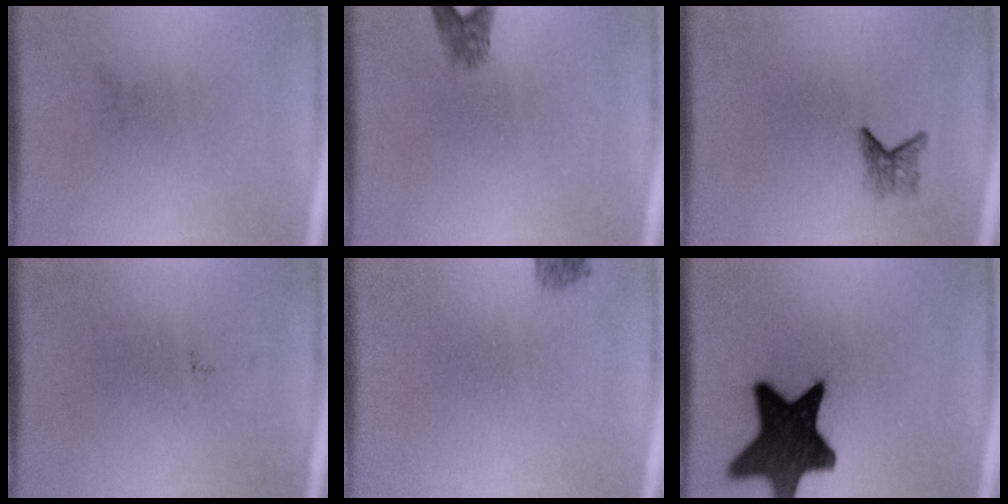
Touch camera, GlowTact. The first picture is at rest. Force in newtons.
{"total": 2.0}
{"total": 1.6}
{"total": 0.0}
{"total": 1.4}
{"total": 15.9}